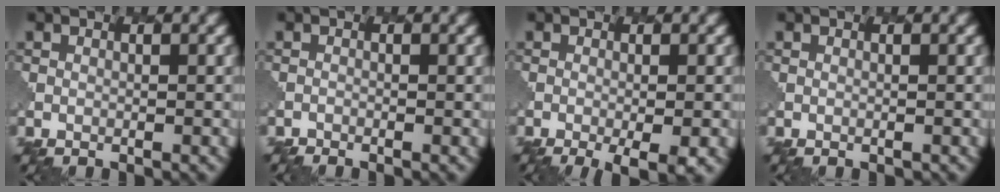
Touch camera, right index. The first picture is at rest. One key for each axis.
{"total": 0.9, "fx": -0.9, "fy": 0.0, "fz": -0.1, "tx": 0.002, "ty": -0.004, "tz": -0.016}
{"total": 4.6, "fx": -1.9, "fy": 1.3, "fz": 4.0, "tx": -0.050, "ty": -0.007, "tz": -0.015}
{"total": 0.0}